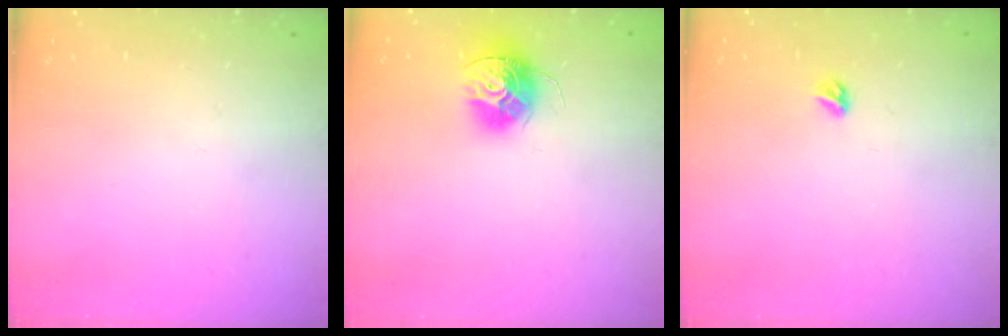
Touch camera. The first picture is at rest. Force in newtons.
{"total": 12.2, "press": 12.2, "slide": 0.4}
{"total": 3.4, "press": 3.3, "slide": 0.8}